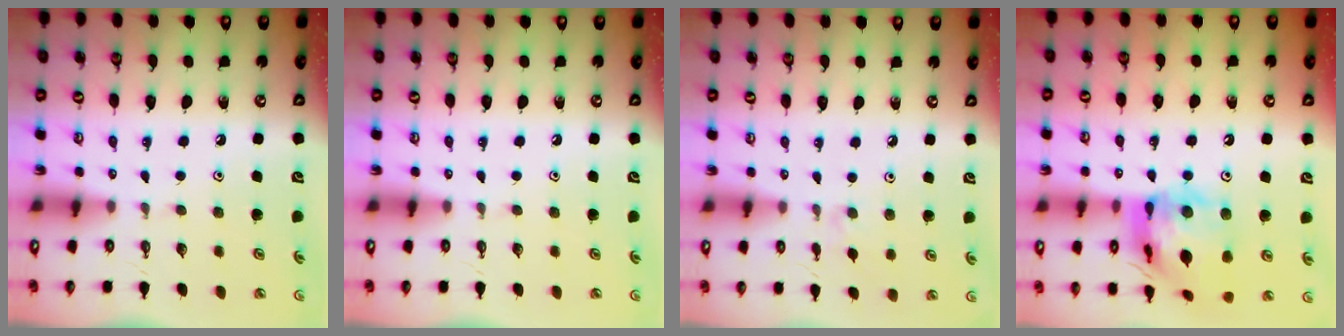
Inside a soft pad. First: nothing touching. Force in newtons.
{"total": 0.0}
{"total": 1.1, "press": 1.0, "slide": 0.4}
{"total": 18.9, "press": 18.8, "slide": 2.0}